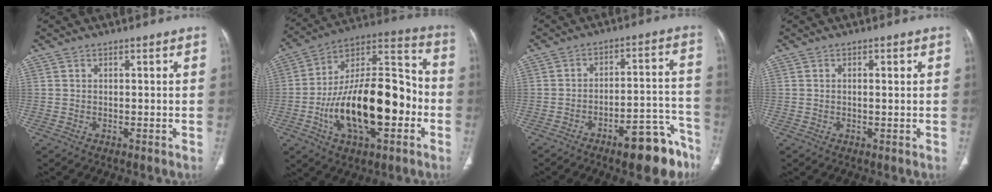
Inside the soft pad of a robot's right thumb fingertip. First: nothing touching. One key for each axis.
{"total": 26.3, "fx": -5.9, "fy": 12.5, "fz": 22.4, "tx": -0.360, "ty": 0.042, "tz": -0.092}
{"total": 13.7, "fx": -9.0, "fy": 4.6, "fz": 9.3, "tx": -0.088, "ty": 0.082, "tz": -0.126}
{"total": 1.2, "fx": 0.4, "fy": 0.3, "fz": 1.1, "tx": -0.019, "ty": 0.002, "tz": 0.005}